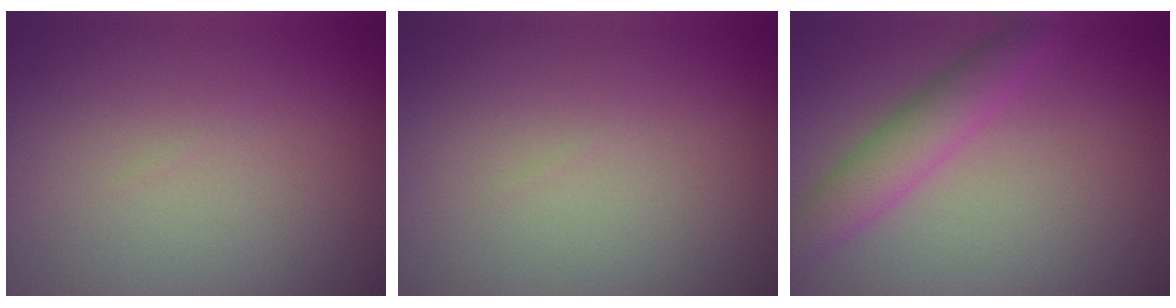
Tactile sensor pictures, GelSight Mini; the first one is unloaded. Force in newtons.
{"total": 0.0}
{"total": 3.5, "press": 3.5, "slide": 0.1}